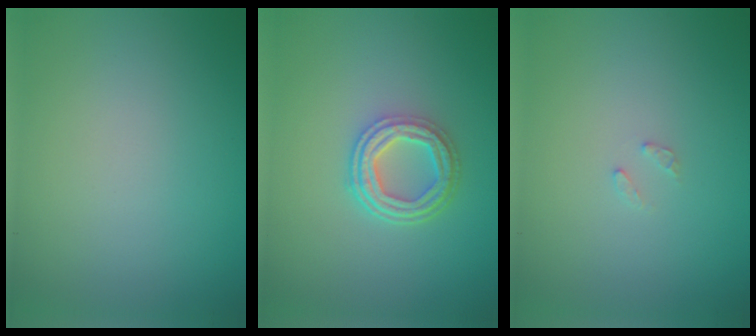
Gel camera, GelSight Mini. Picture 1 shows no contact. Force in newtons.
{"total": 4.3, "press": 3.3, "slide": 2.7}
{"total": 0.8, "press": 0.7, "slide": 0.1}